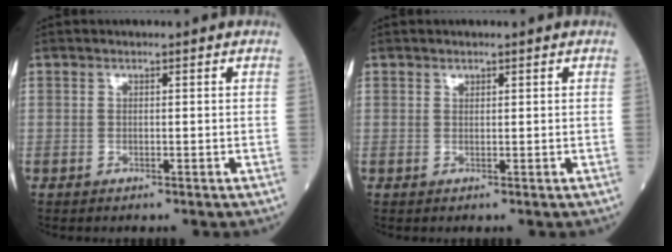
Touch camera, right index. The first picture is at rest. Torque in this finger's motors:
{"motor_torque": [-0.06, 0.04, -0.07, 0.01]}